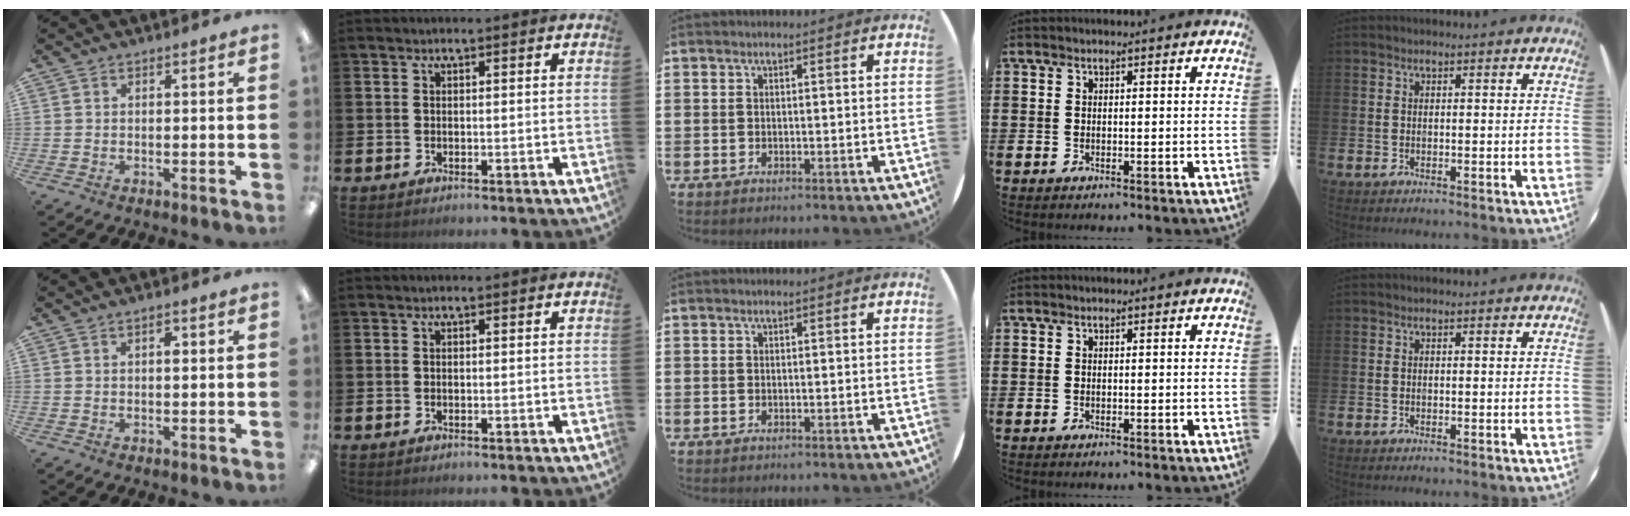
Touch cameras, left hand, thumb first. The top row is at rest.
{"thumb": {"total": 1.9, "force": [0.7, 0.9, 1.5], "torque": [-0.024, 0.002, 0.009]}}